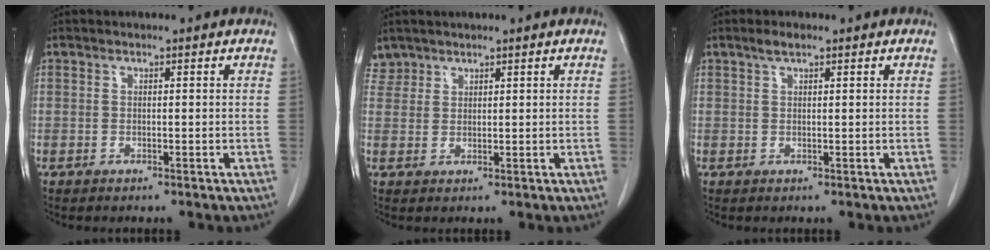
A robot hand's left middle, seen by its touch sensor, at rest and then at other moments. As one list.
[{"total": 2.3, "force": [2.0, 1.2, -0.5], "torque": [0.013, 0.009, 0.039]}, {"total": 1.7, "force": [1.2, 0.4, 1.1], "torque": [-0.025, 0.007, 0.023]}]